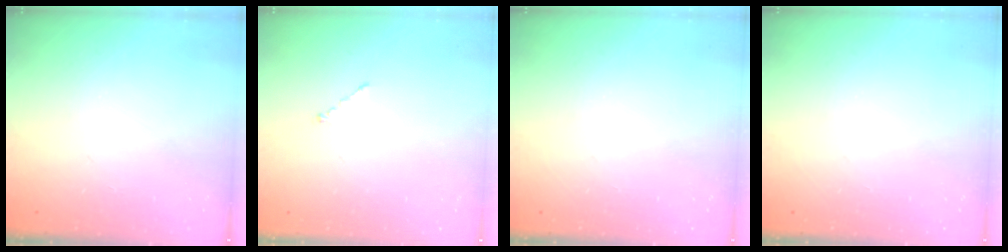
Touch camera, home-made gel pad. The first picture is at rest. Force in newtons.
{"total": 1.0, "press": 0.9, "slide": 0.3}
{"total": 0.0}
{"total": 0.0}